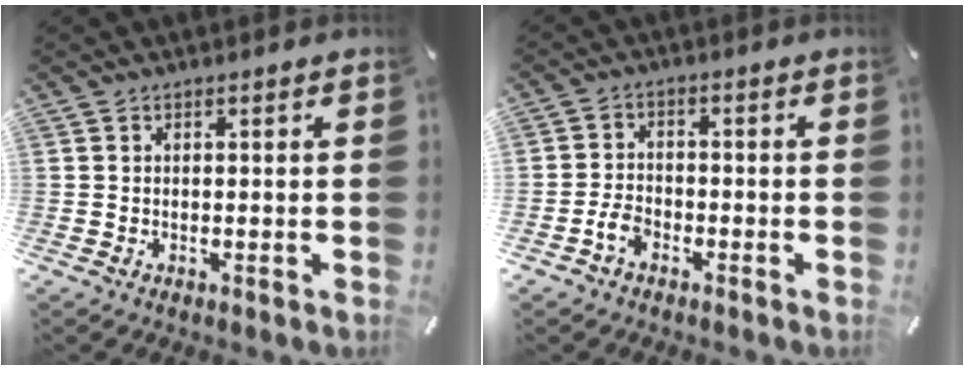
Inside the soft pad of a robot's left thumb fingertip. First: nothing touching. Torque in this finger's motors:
{"motor_torque": [1.15, 2.84, -0.21, 0.03, 0.00]}